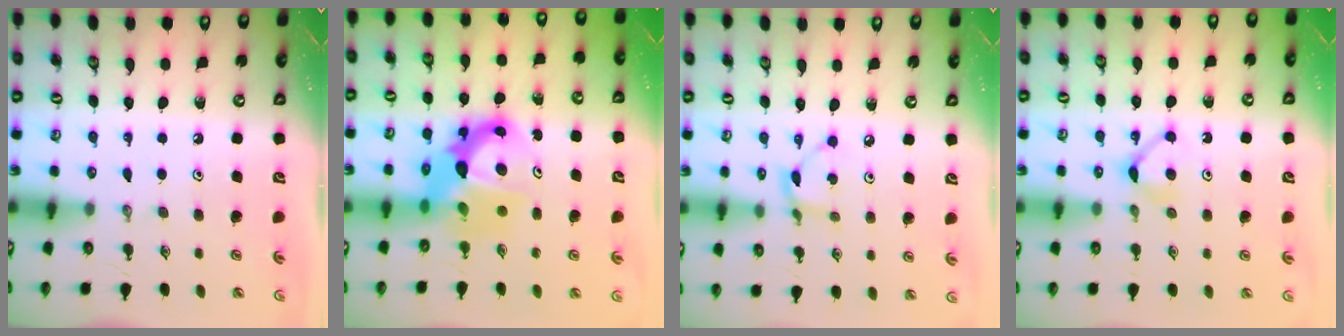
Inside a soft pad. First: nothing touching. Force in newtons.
{"total": 10.5, "press": 10.4, "slide": 0.9}
{"total": 3.1, "press": 3.1, "slide": 0.2}
{"total": 5.5, "press": 5.4, "slide": 0.7}